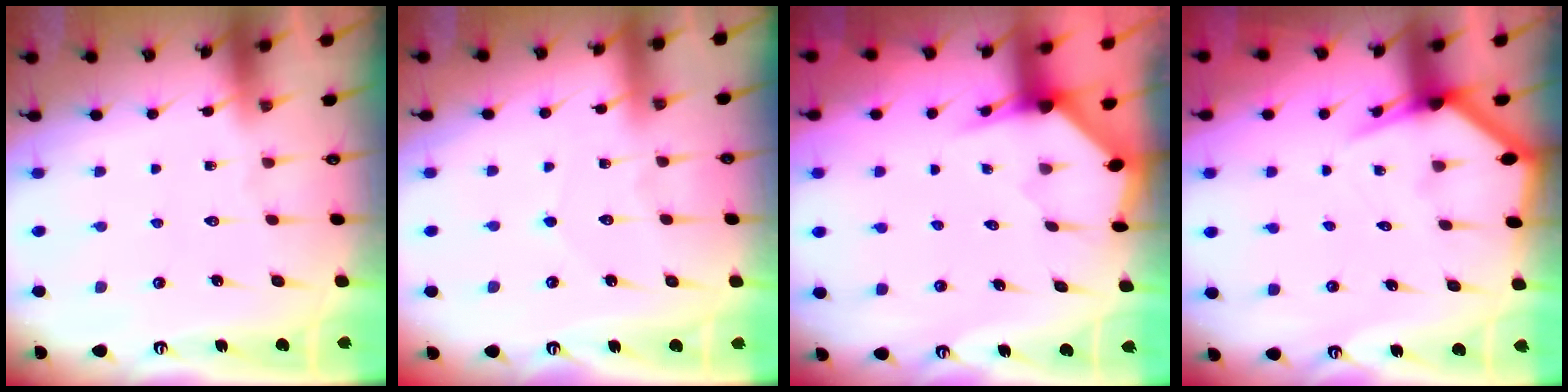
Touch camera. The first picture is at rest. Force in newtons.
{"total": 3.0, "press": 3.0, "slide": 0.3}
{"total": 3.3, "press": 3.3, "slide": 0.3}
{"total": 4.0, "press": 4.0, "slide": 0.5}